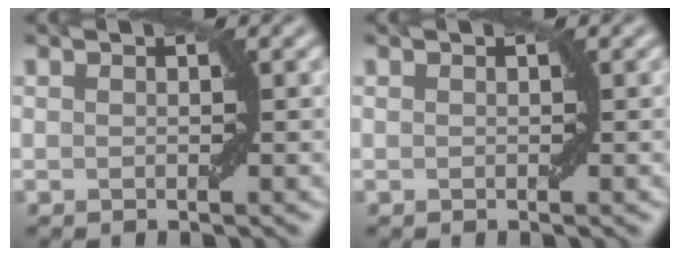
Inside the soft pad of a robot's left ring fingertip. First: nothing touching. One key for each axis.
{"total": 0.0}